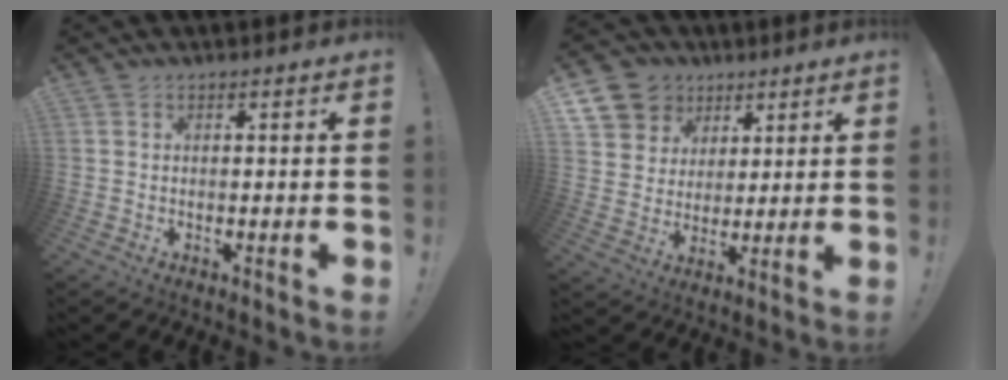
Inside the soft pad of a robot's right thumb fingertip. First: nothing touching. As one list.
[{"total": 10.6, "force": [5.5, 8.8, 2.2], "torque": [-0.034, -0.038, 0.112]}]